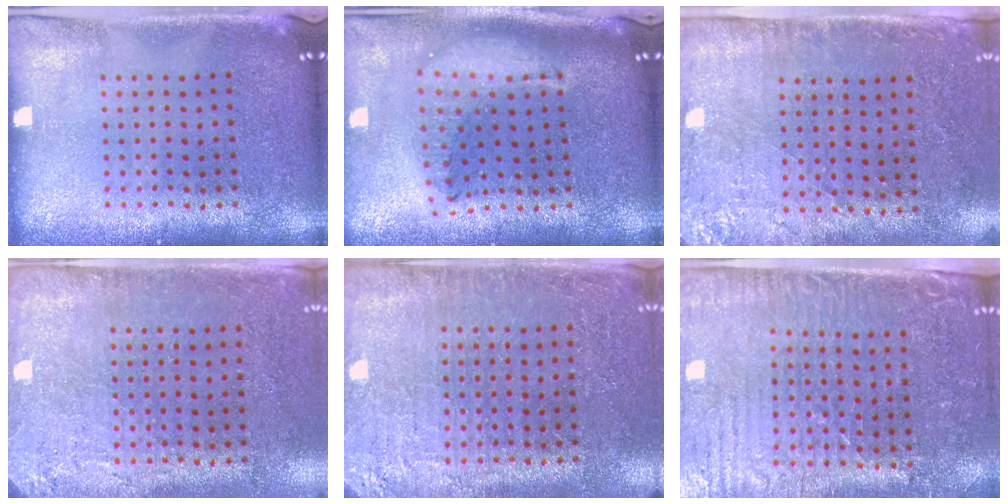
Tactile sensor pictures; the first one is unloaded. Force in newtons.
{"total": 1.6, "press": 1.4, "slide": 0.7}
{"total": 2.9, "press": 2.3, "slide": 1.7}
{"total": 2.9, "press": 2.4, "slide": 1.6}
{"total": 2.8, "press": 2.8, "slide": 0.3}
{"total": 3.6, "press": 3.3, "slide": 1.4}